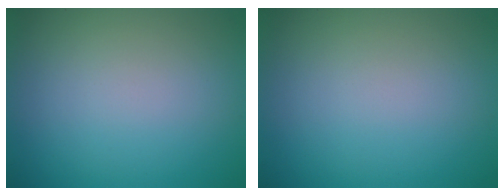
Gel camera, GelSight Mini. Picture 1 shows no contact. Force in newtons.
{"total": 0.0}